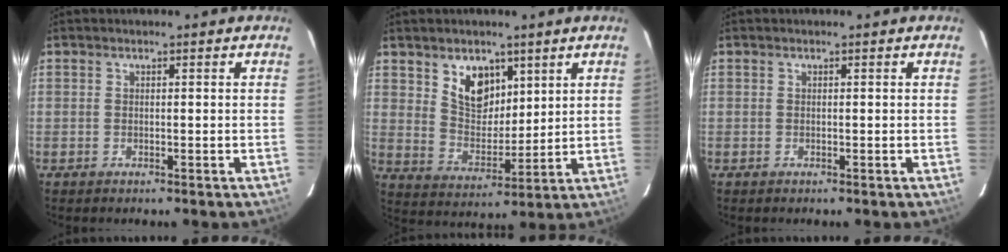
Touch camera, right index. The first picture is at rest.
{"total": 9.0, "force": [5.0, 5.8, 4.7], "torque": [-0.076, 0.001, 0.102]}
{"total": 0.0}